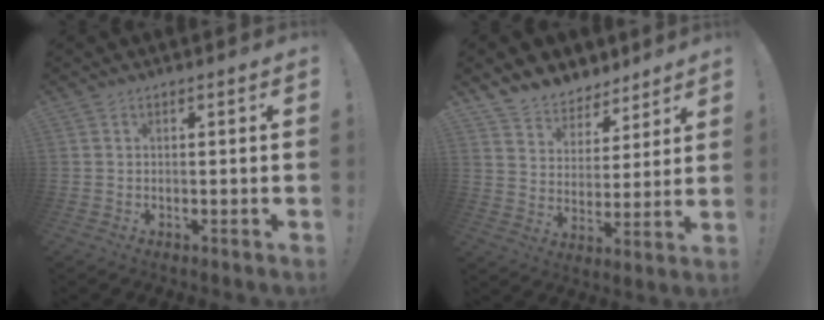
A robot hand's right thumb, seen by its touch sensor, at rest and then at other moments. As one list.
[{"total": 7.9, "force": [6.3, 4.8, 0.5], "torque": [-0.018, -0.057, 0.125]}]